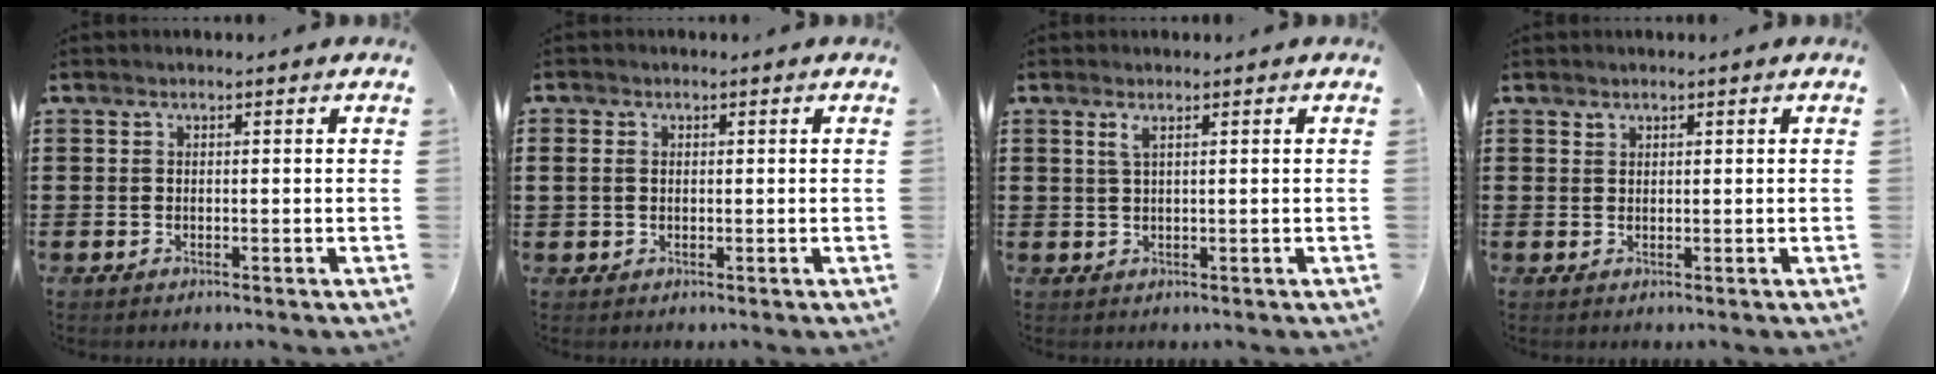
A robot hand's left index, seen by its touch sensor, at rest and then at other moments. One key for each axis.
{"total": 1.6, "fx": 0.2, "fy": 1.2, "fz": 1.0, "tx": -0.031, "ty": 0.003, "tz": 0.001}
{"total": 1.5, "fx": 0.7, "fy": 0.2, "fz": 1.3, "tx": -0.029, "ty": 0.001, "tz": 0.012}
{"total": 0.8, "fx": 0.7, "fy": 0.4, "fz": 0.1, "tx": -0.004, "ty": 0.002, "tz": 0.014}